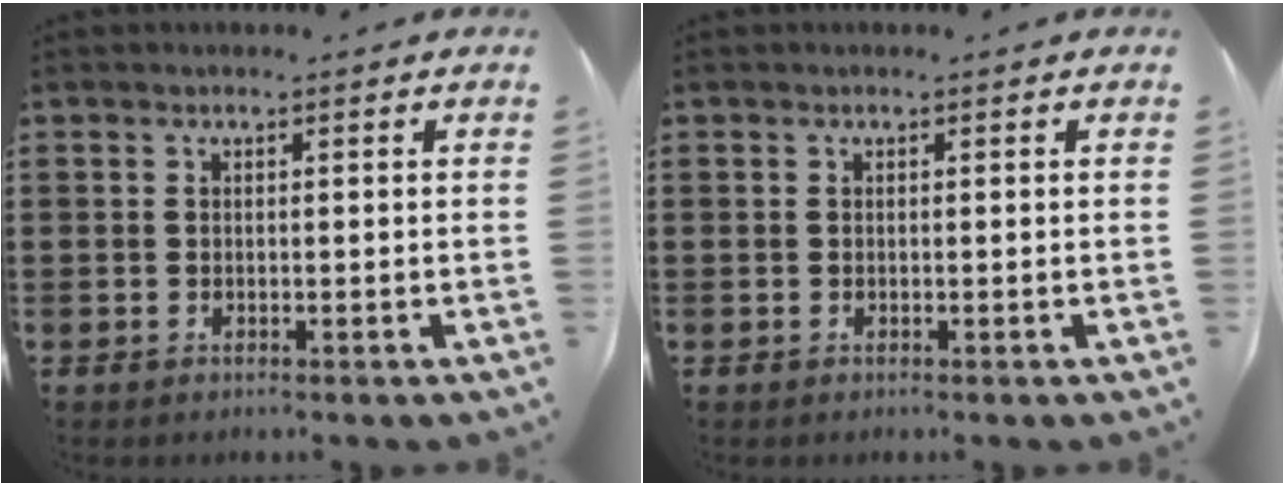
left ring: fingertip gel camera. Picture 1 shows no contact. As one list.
[{"total": 0.0}]